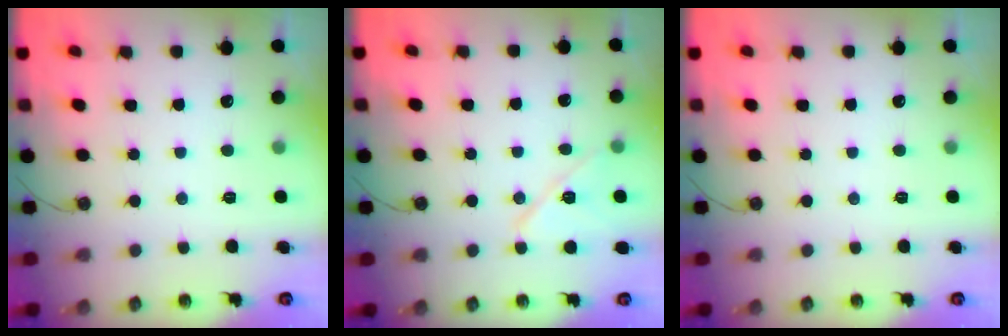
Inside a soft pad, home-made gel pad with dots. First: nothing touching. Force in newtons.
{"total": 10.8, "press": 9.7, "slide": 4.8}
{"total": 0.0}